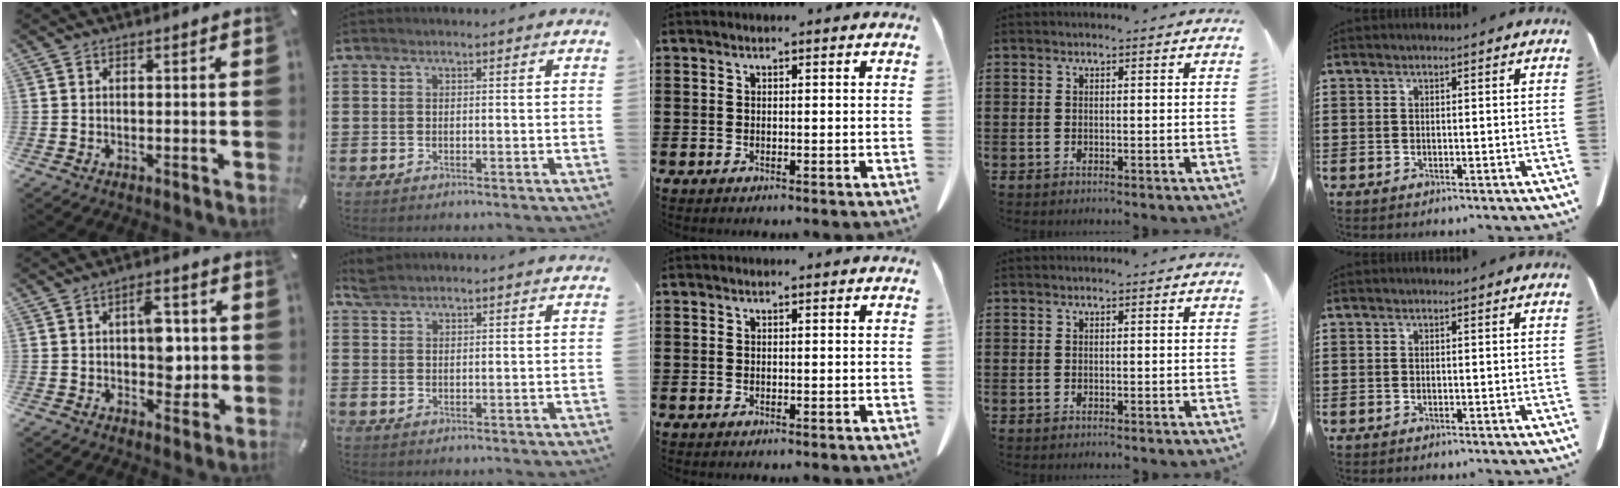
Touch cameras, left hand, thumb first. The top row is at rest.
{"thumb": {"total": 8.7, "force": [0.8, 5.4, 6.8], "torque": [-0.071, -0.004, 0.008]}, "index": {"total": 3.8, "force": [3.7, 0.1, 0.6], "torque": [-0.021, -0.007, 0.072]}}